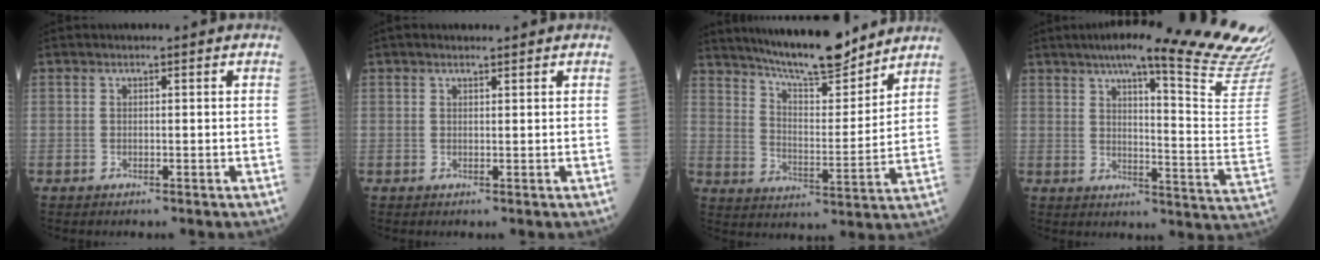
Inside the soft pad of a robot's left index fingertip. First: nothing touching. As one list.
[{"total": 1.7, "force": [1.4, 0.3, 0.8], "torque": [-0.017, 0.012, 0.022]}, {"total": 15.6, "force": [13.8, 1.9, 7.0], "torque": [-0.117, -0.005, 0.223]}, {"total": 25.0, "force": [21.3, -0.6, 13.2], "torque": [-0.179, -0.076, 0.254]}]